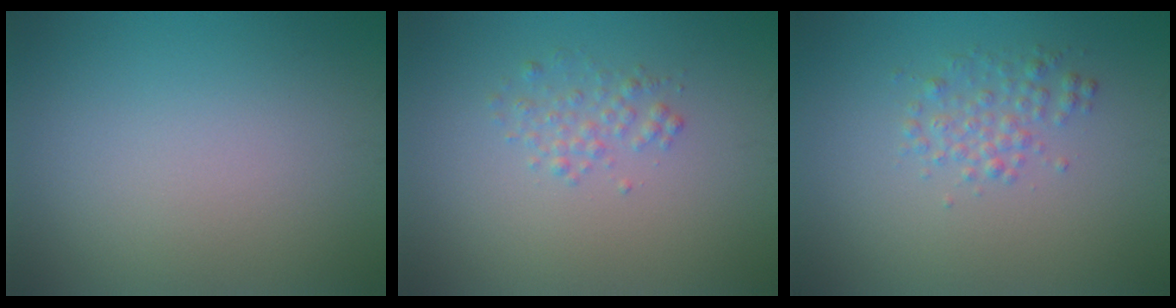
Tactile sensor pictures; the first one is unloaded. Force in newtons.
{"total": 1.5, "press": 1.5, "slide": 0.0}
{"total": 2.0, "press": 2.0, "slide": 0.1}